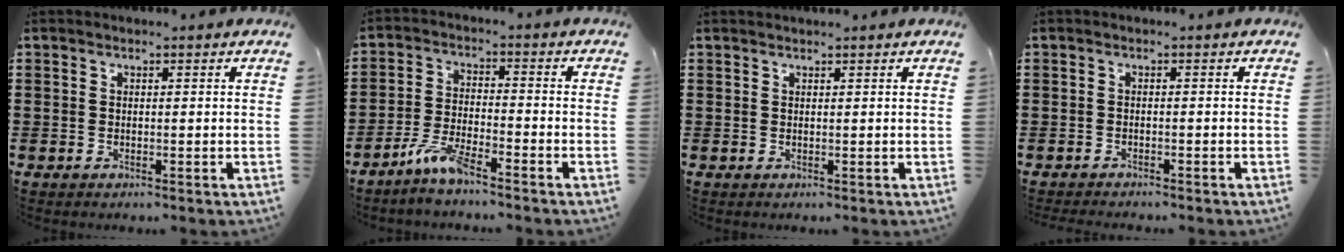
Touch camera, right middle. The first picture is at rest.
{"total": 5.2, "force": [-4.2, 0.6, 3.1], "torque": [-0.078, -0.006, -0.084]}
{"total": 0.6, "force": [0.6, 0.0, 0.0], "torque": [-0.002, 0.000, 0.012]}
{"total": 1.0, "force": [-1.0, 0.1, -0.1], "torque": [-0.001, 0.002, -0.023]}